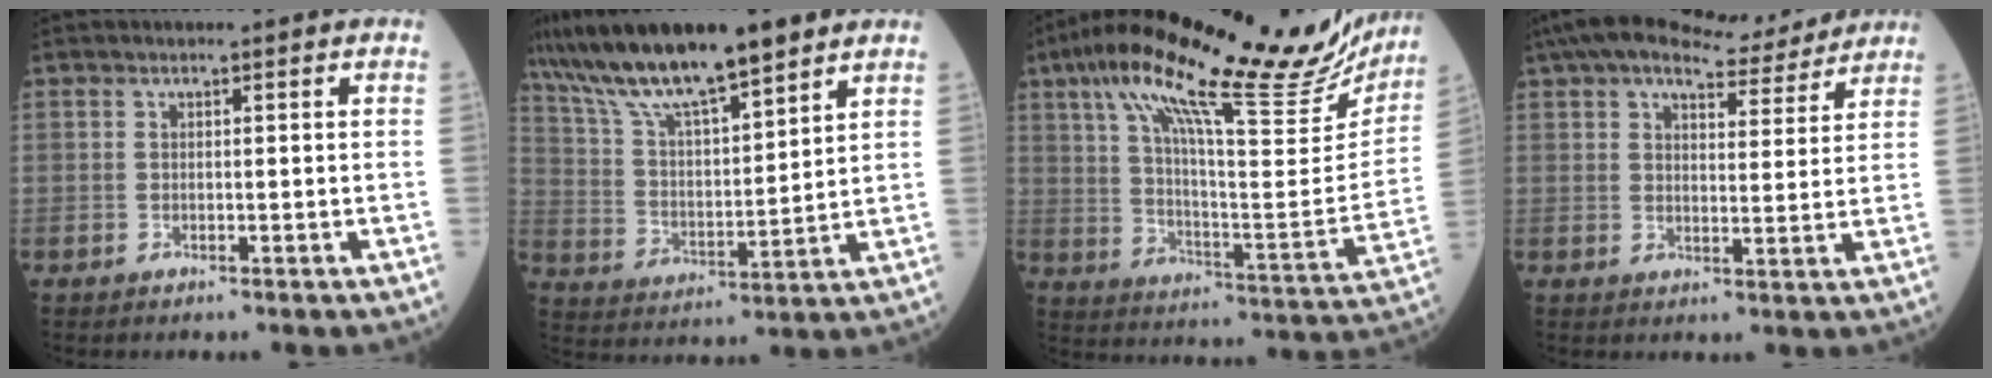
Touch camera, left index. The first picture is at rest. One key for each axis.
{"total": 16.2, "fx": 12.4, "fy": 2.5, "fz": 10.1, "tx": -0.186, "ty": 0.018, "tz": 0.225}
{"total": 30.1, "fx": 22.4, "fy": 5.8, "fz": 19.3, "tx": -0.305, "ty": 0.014, "tz": 0.310}
{"total": 14.5, "fx": 12.8, "fy": 3.3, "fz": 5.9, "tx": -0.088, "ty": 0.031, "tz": 0.178}